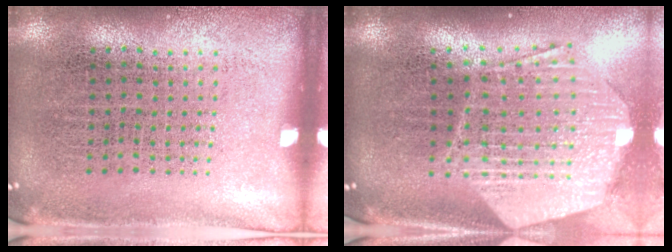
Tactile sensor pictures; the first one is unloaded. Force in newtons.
{"total": 2.7, "press": 2.2, "slide": 1.6}